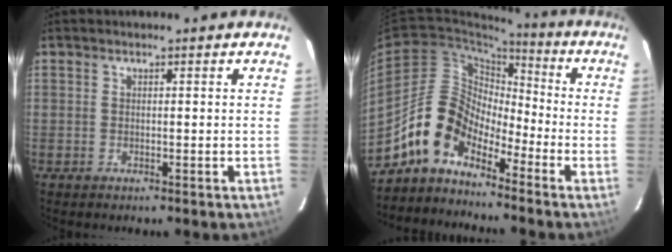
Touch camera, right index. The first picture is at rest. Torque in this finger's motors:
{"motor_torque": [1.13, -1.01, 0.07, -0.05]}